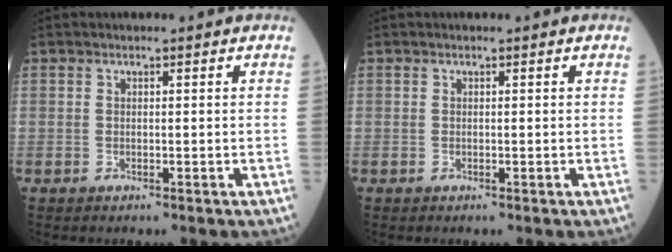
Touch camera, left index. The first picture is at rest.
{"total": 0.0}